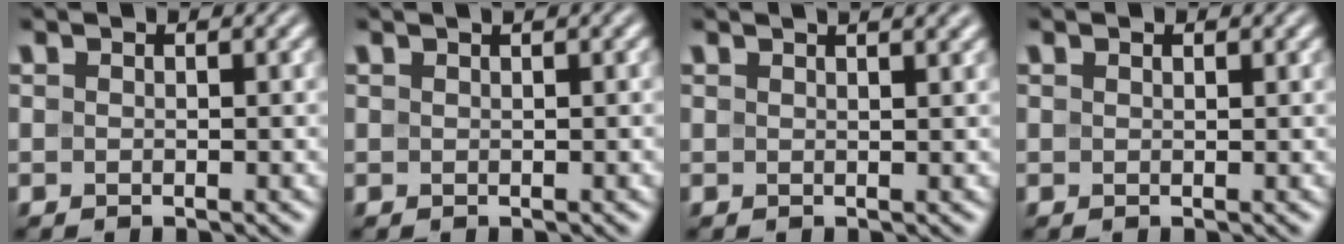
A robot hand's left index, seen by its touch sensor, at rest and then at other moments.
{"total": 1.0, "force": [0.6, 0.2, 0.7], "torque": [-0.009, 0.005, 0.006]}
{"total": 4.2, "force": [2.7, 1.8, 2.7], "torque": [-0.005, 0.027, -0.002]}
{"total": 0.5, "force": [0.4, 0.1, 0.2], "torque": [-0.004, 0.000, 0.008]}